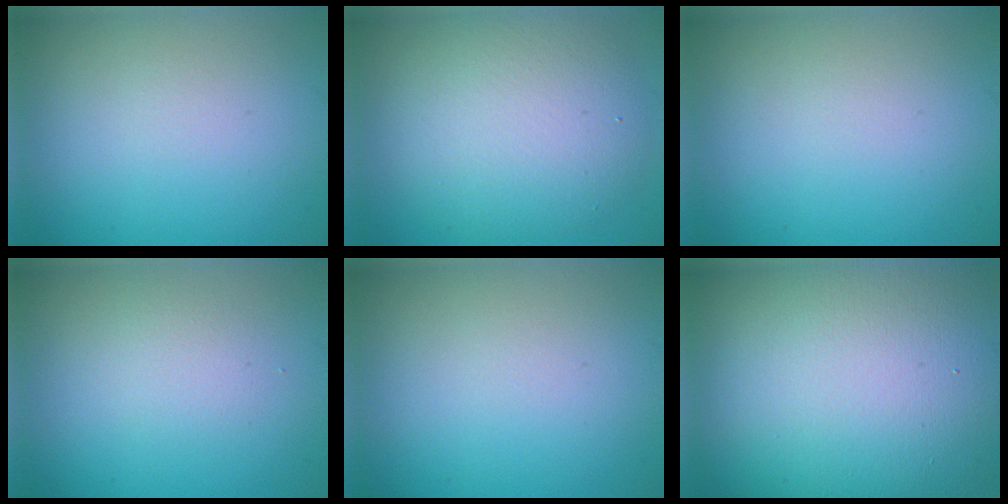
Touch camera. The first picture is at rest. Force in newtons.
{"total": 7.3, "press": 7.2, "slide": 0.8}
{"total": 0.0}
{"total": 1.5, "press": 1.4, "slide": 0.1}
{"total": 0.0}
{"total": 20.6, "press": 20.6, "slide": 1.1}